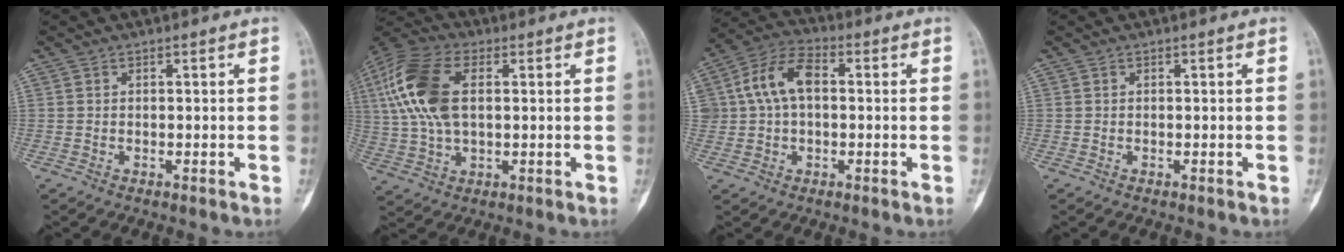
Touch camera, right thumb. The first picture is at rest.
{"total": 16.5, "force": [3.3, 9.0, 13.3], "torque": [-0.298, 0.015, 0.060]}
{"total": 10.3, "force": [1.2, 6.6, 7.8], "torque": [-0.145, 0.029, 0.019]}
{"total": 0.0}